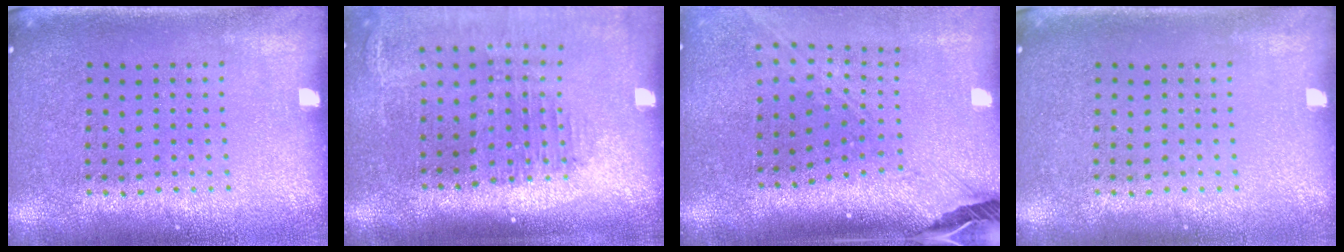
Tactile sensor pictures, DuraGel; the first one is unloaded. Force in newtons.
{"total": 1.7, "press": 1.5, "slide": 0.7}
{"total": 2.8, "press": 2.0, "slide": 1.9}
{"total": 0.0}